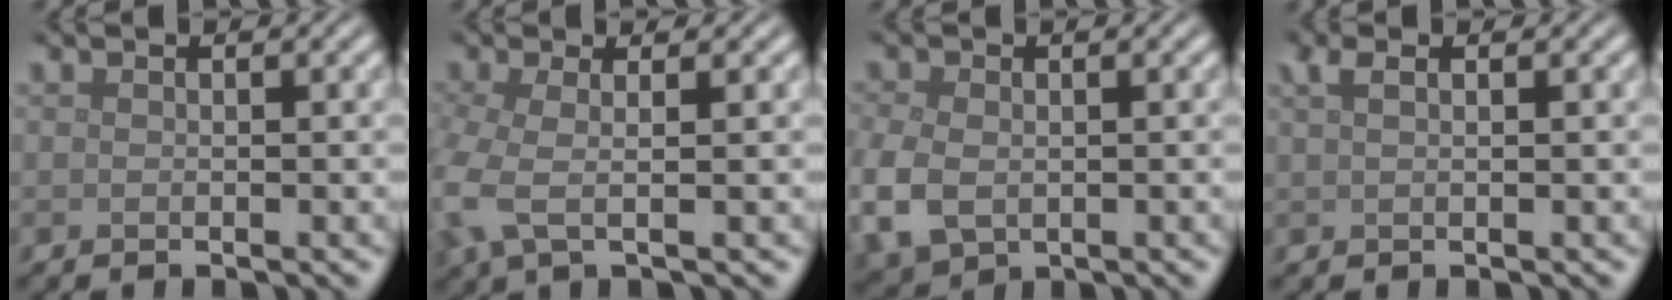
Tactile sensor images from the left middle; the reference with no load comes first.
{"total": 3.8, "force": [-0.6, 1.3, 3.5], "torque": [-0.092, -0.009, -0.018]}
{"total": 5.0, "force": [-1.1, 3.7, 3.2], "torque": [-0.092, -0.012, -0.022]}
{"total": 1.6, "force": [1.0, 0.4, 1.2], "torque": [-0.024, 0.005, 0.018]}